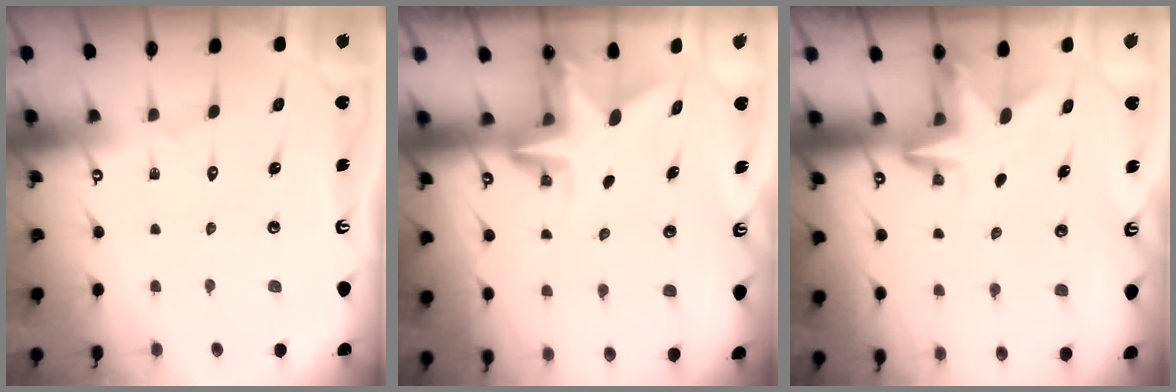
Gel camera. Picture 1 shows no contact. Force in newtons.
{"total": 3.1, "press": 3.0, "slide": 0.4}
{"total": 3.4, "press": 3.3, "slide": 0.4}